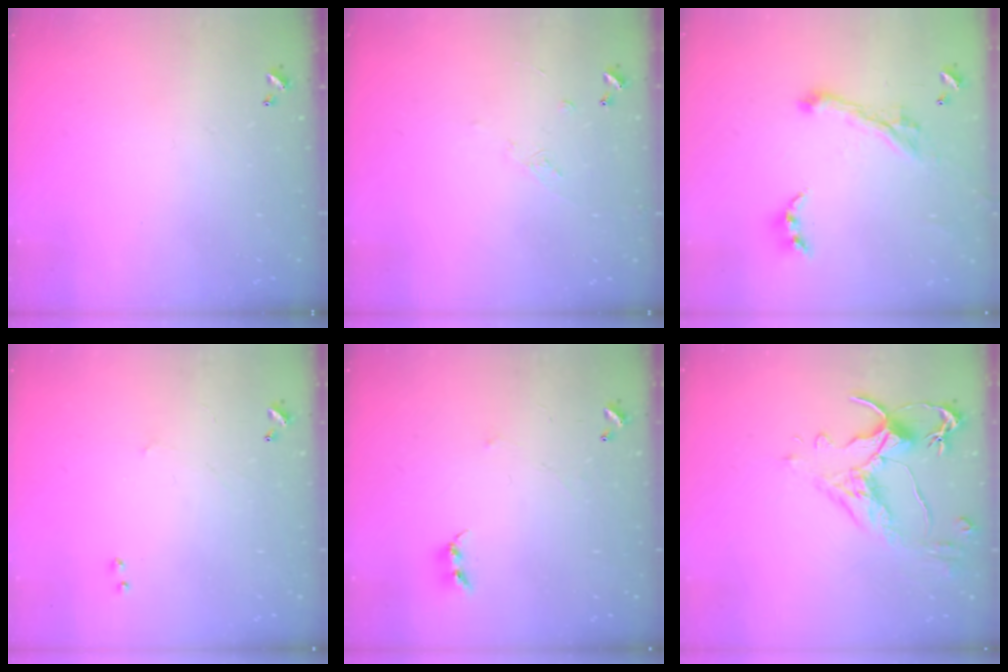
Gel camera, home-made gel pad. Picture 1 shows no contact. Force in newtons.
{"total": 6.5, "press": 6.4, "slide": 0.9}
{"total": 2.8, "press": 2.5, "slide": 1.3}
{"total": 2.5, "press": 2.4, "slide": 0.4}
{"total": 2.4, "press": 2.4, "slide": 0.4}
{"total": 2.6, "press": 2.2, "slide": 1.3}